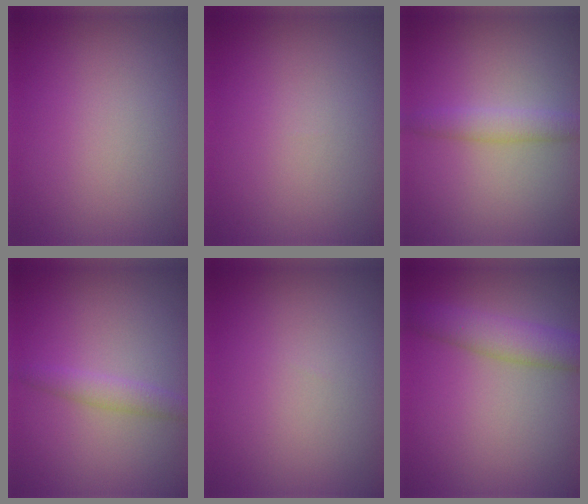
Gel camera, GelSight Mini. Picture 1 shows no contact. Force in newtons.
{"total": 0.0}
{"total": 2.1, "press": 2.1, "slide": 0.1}
{"total": 1.8, "press": 1.8, "slide": 0.1}
{"total": 0.0}
{"total": 3.9, "press": 3.9, "slide": 0.1}